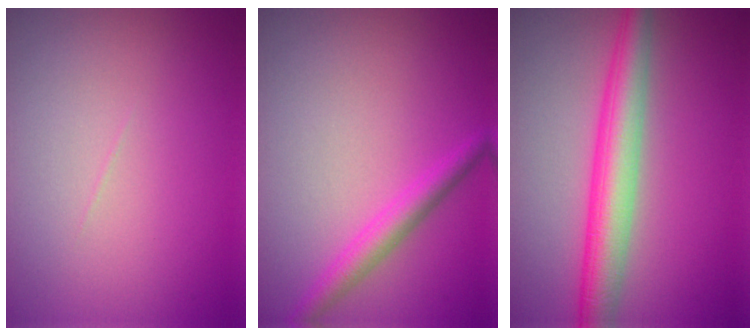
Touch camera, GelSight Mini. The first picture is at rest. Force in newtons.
{"total": 2.4, "press": 2.4, "slide": 0.1}
{"total": 5.6, "press": 5.6, "slide": 0.1}